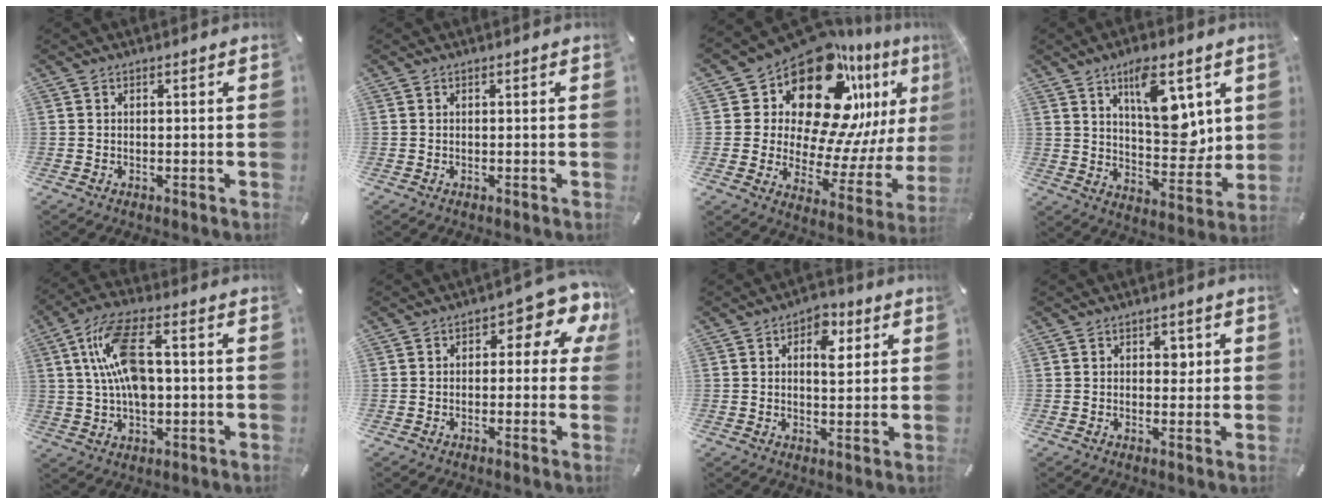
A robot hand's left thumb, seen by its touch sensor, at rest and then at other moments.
{"total": 0.0}
{"total": 23.4, "force": [14.2, 12.7, 13.5], "torque": [-0.214, -0.126, 0.239]}
{"total": 14.2, "force": [6.3, 7.0, 10.6], "torque": [-0.137, -0.032, 0.108]}
{"total": 12.9, "force": [1.5, 6.7, 11.0], "torque": [-0.230, 0.004, 0.027]}
{"total": 8.2, "force": [2.7, 4.0, 6.6], "torque": [-0.081, -0.022, 0.039]}
{"total": 7.1, "force": [2.4, 4.3, 5.1], "torque": [-0.044, -0.012, 0.030]}
{"total": 2.9, "force": [0.7, 2.1, 1.9], "torque": [-0.008, -0.004, 0.001]}